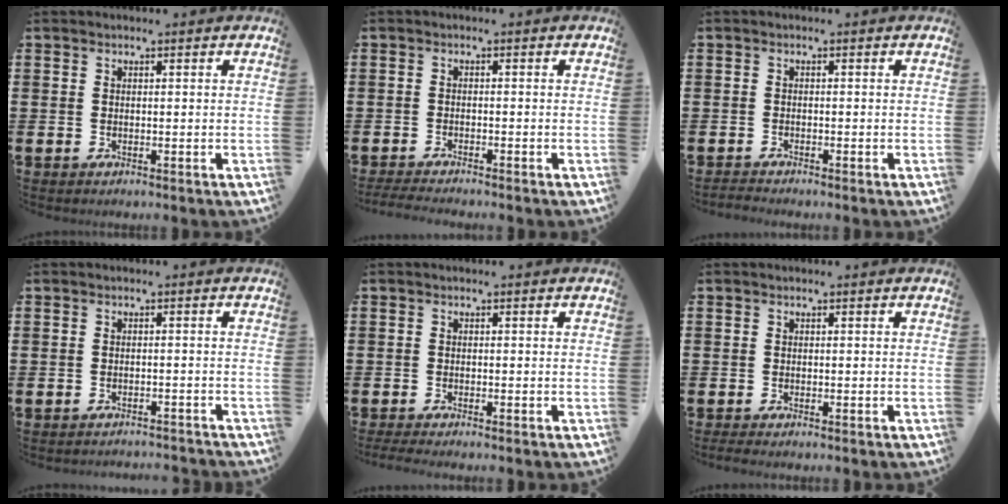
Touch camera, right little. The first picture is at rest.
{"total": 1.3, "force": [-1.1, -0.1, 0.6], "torque": [-0.009, 0.003, -0.021]}
{"total": 0.8, "force": [-0.7, 0.0, 0.1], "torque": [-0.003, -0.002, -0.015]}
{"total": 1.1, "force": [-1.1, -0.1, -0.1], "torque": [-0.001, 0.004, -0.023]}
{"total": 0.8, "force": [-0.4, 0.0, 0.6], "torque": [-0.008, -0.001, -0.008]}
{"total": 0.6, "force": [-0.4, 0.0, 0.4], "torque": [-0.007, -0.002, -0.007]}